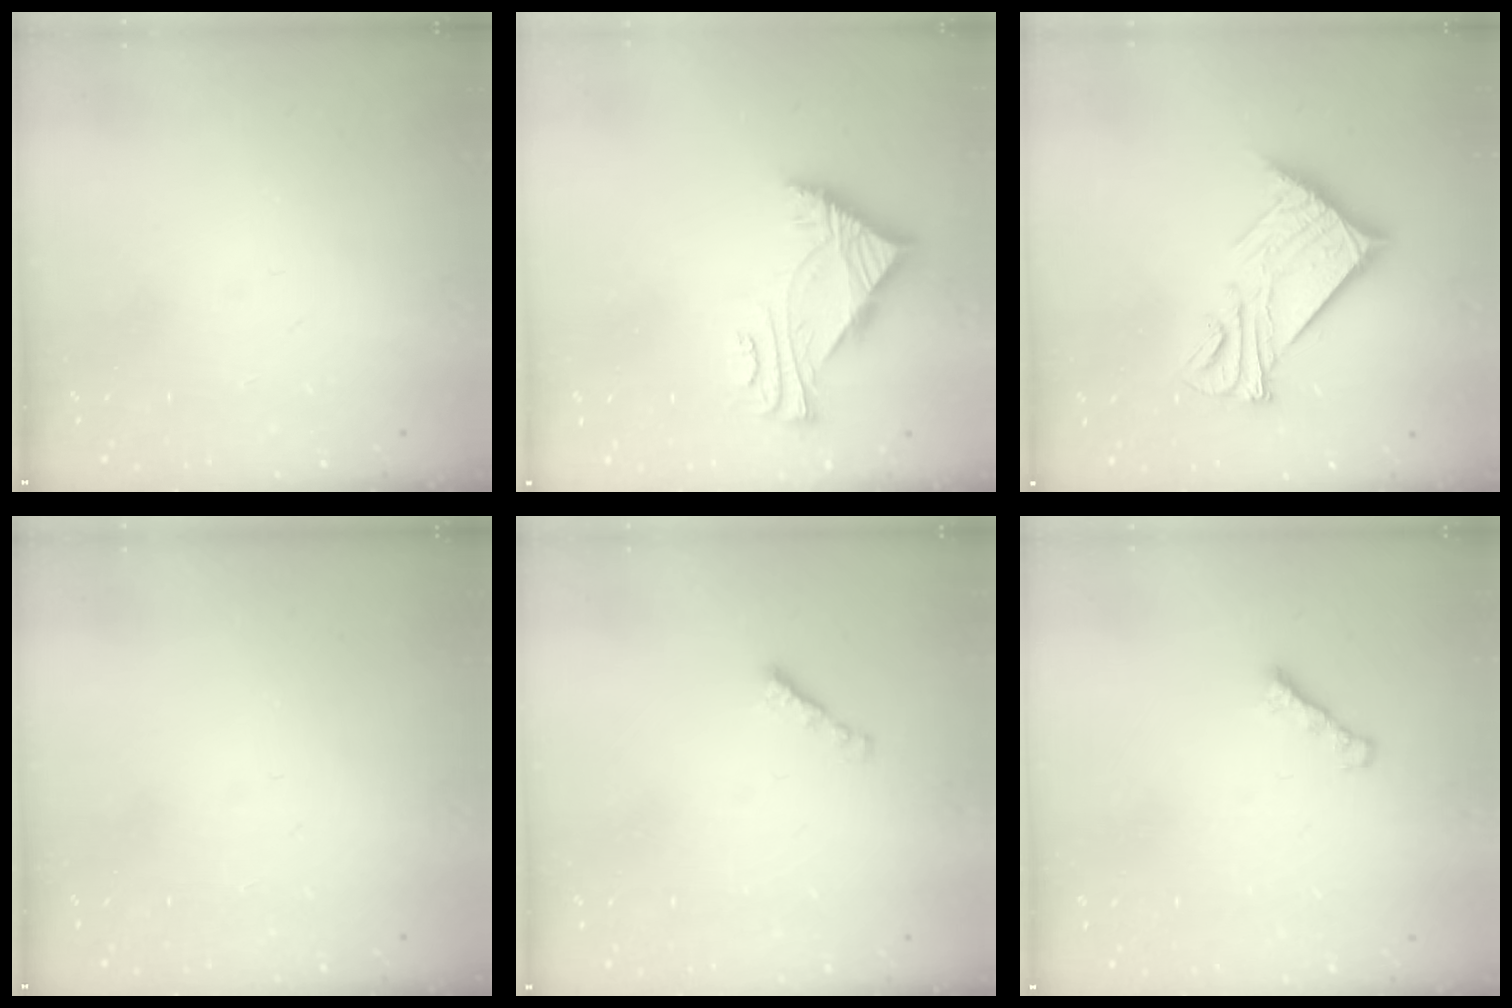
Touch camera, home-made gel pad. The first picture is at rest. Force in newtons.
{"total": 5.8, "press": 5.7, "slide": 0.8}
{"total": 14.7, "press": 14.7, "slide": 0.4}
{"total": 0.0}
{"total": 1.8, "press": 1.7, "slide": 0.6}
{"total": 1.8, "press": 1.7, "slide": 0.6}